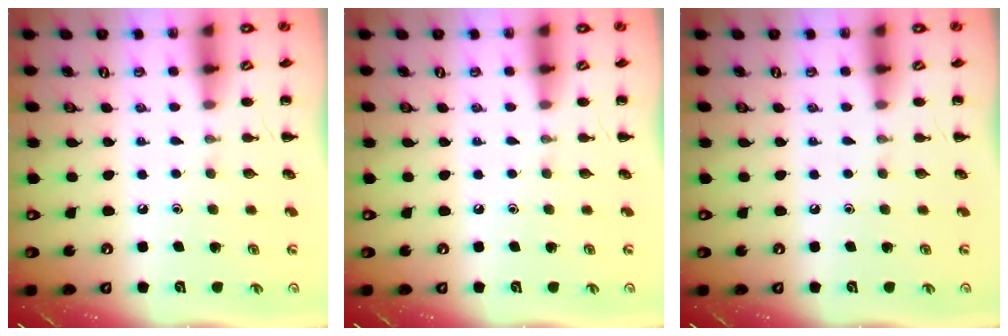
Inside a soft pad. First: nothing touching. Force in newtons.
{"total": 0.0}
{"total": 0.0}